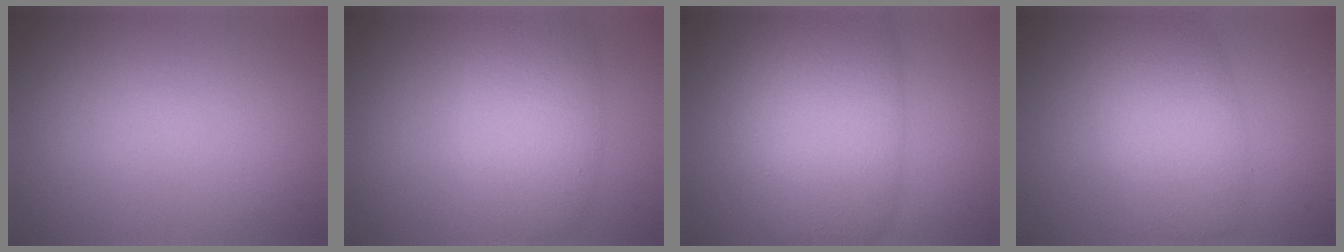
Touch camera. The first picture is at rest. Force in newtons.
{"total": 5.6, "press": 5.6, "slide": 0.2}
{"total": 10.5, "press": 10.5, "slide": 0.3}
{"total": 6.1, "press": 6.1, "slide": 0.3}